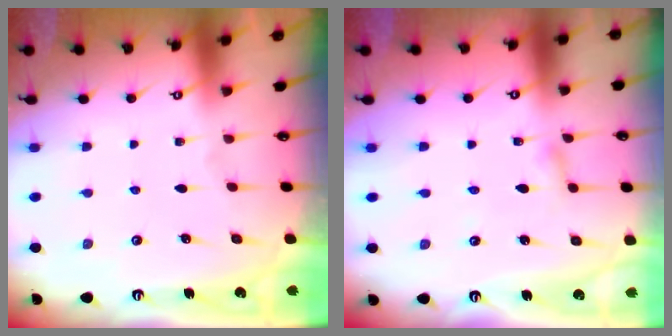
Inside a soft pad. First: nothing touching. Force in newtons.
{"total": 2.0, "press": 2.0, "slide": 0.2}